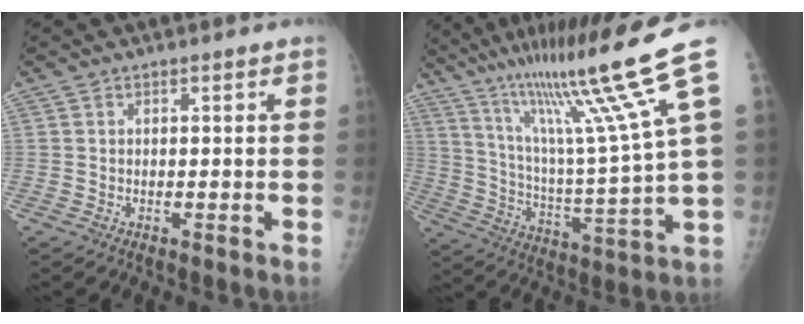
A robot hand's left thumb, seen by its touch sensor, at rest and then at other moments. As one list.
[{"total": 19.6, "force": [13.1, -2.0, 14.4], "torque": [-0.220, -0.076, 0.227]}]